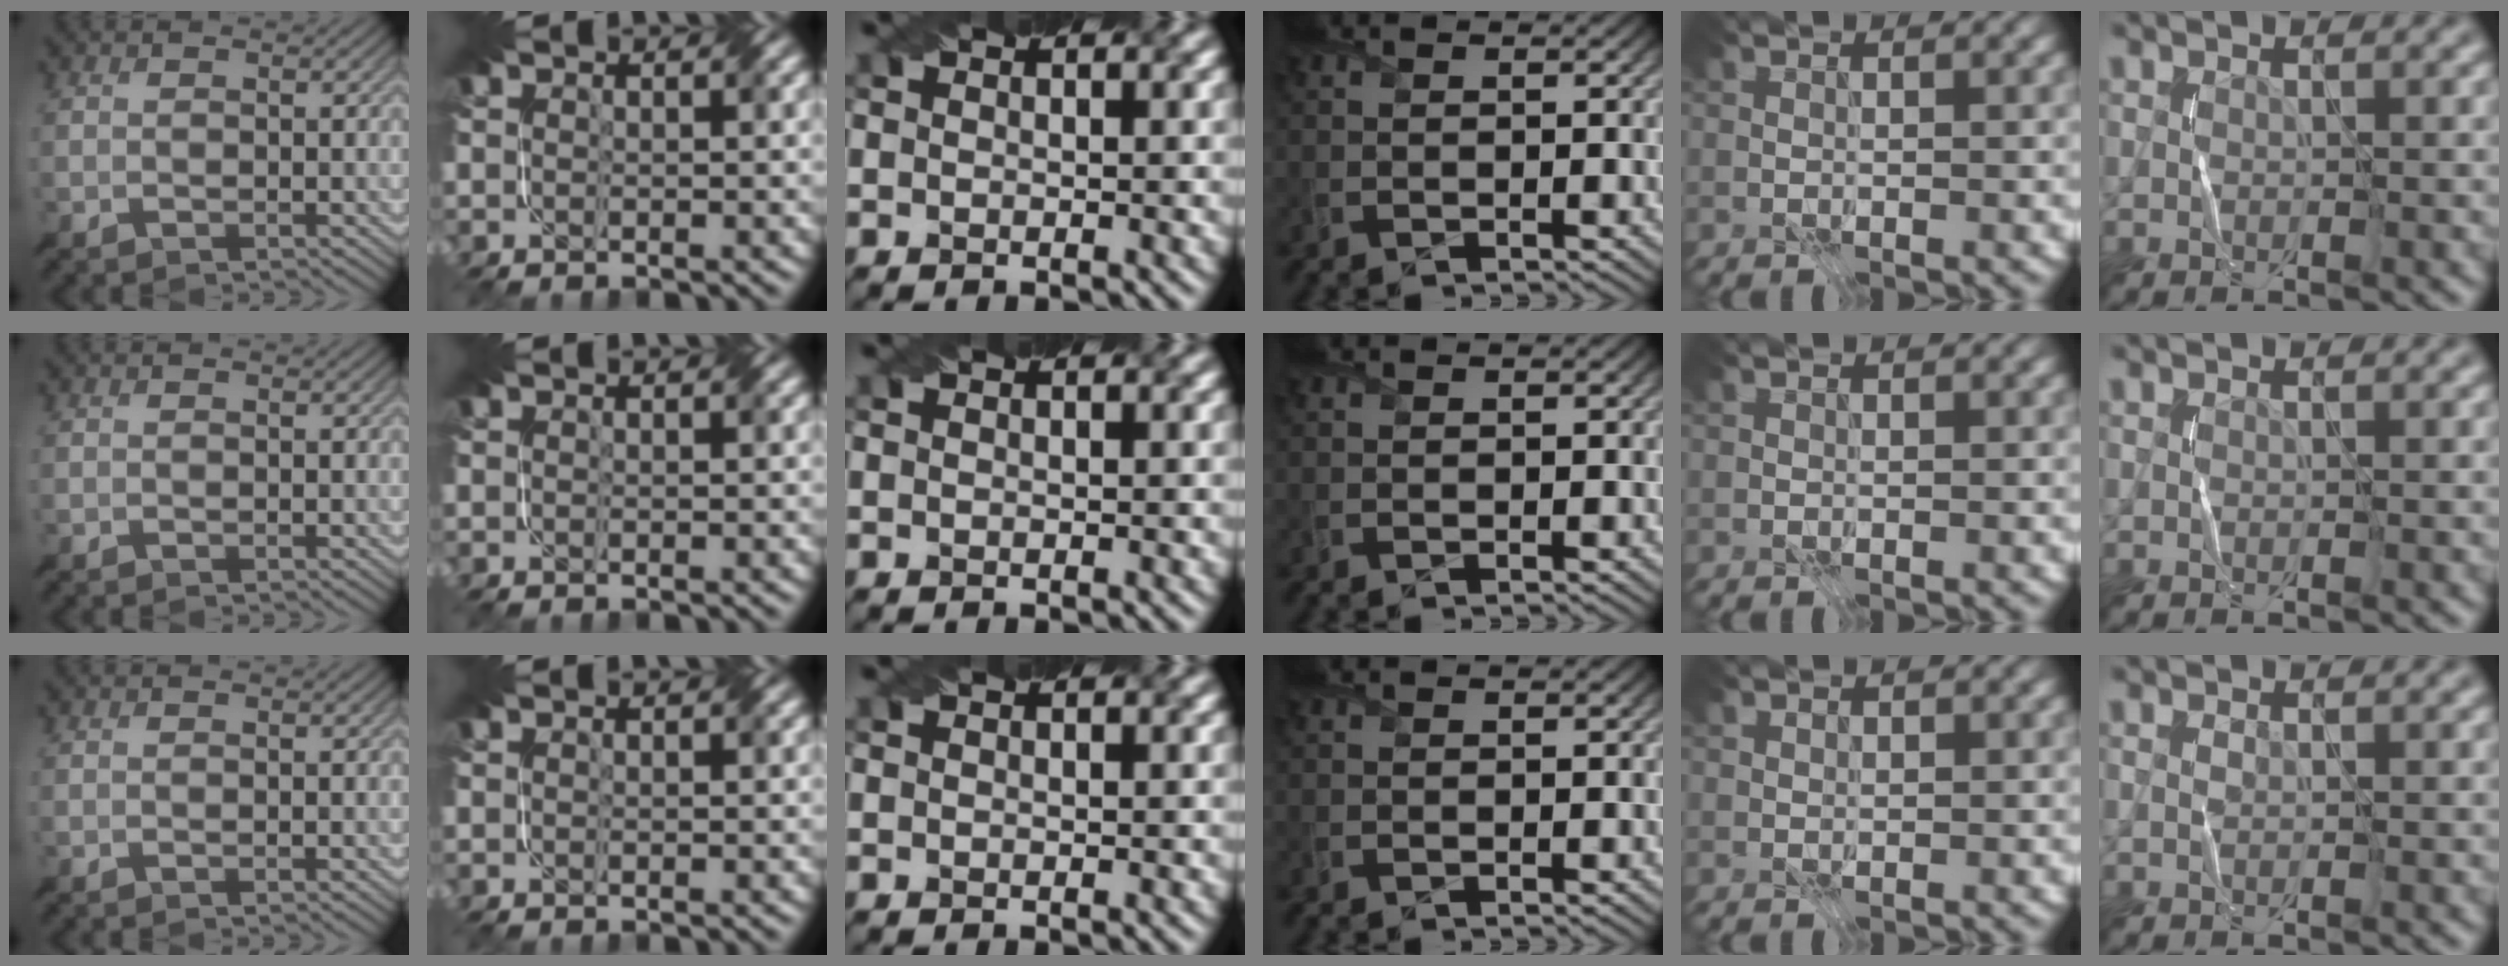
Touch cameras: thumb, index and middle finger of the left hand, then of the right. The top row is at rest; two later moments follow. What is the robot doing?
{"motion": "fold", "object": "file"}